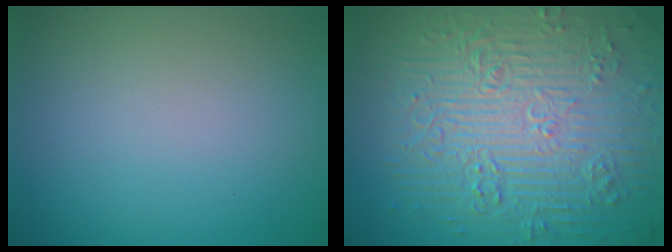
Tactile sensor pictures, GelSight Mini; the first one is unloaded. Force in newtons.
{"total": 12.0, "press": 7.9, "slide": 9.0}